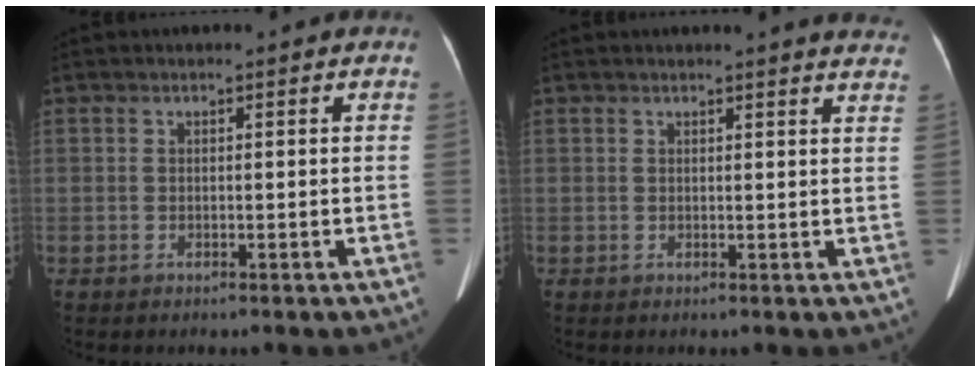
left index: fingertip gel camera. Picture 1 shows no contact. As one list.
[{"total": 9.3, "force": [8.9, 0.5, 2.7], "torque": [-0.018, -0.026, 0.072]}]